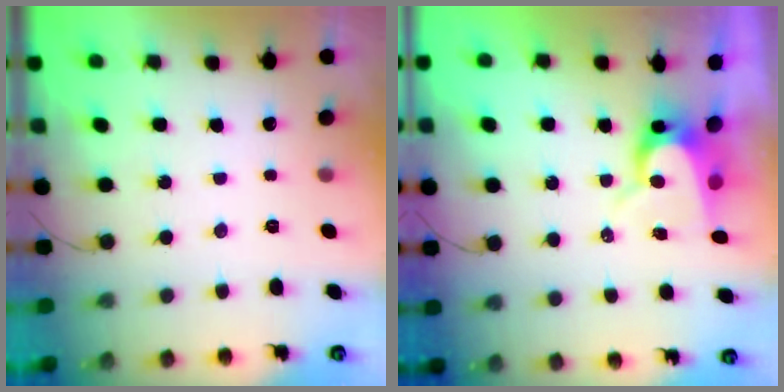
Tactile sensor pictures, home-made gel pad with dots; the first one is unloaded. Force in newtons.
{"total": 9.0, "press": 9.0, "slide": 0.8}